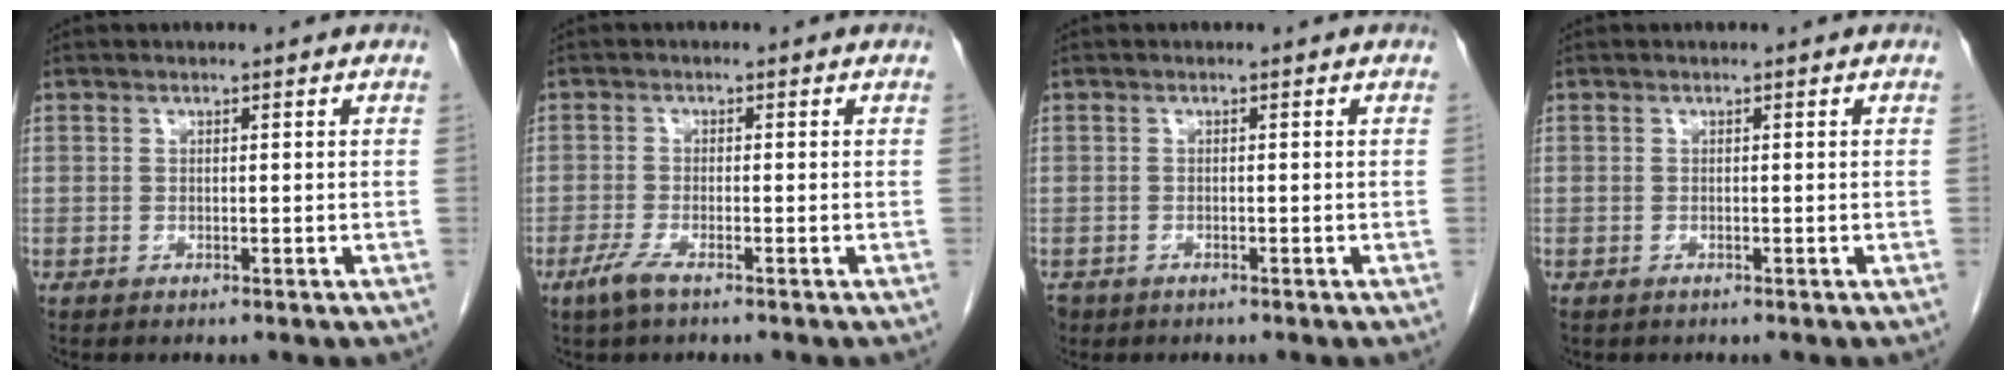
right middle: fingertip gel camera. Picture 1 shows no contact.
{"total": 2.8, "force": [-1.8, 0.3, 2.1], "torque": [-0.052, -0.006, -0.039]}
{"total": 2.3, "force": [-1.6, 1.6, 0.6], "torque": [-0.017, -0.001, -0.028]}
{"total": 0.0}